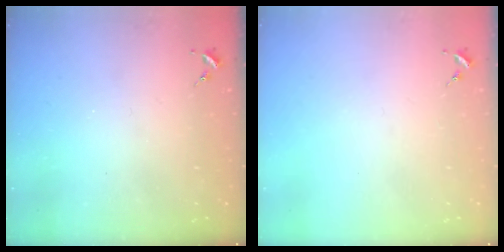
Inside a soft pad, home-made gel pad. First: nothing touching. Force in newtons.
{"total": 0.0}